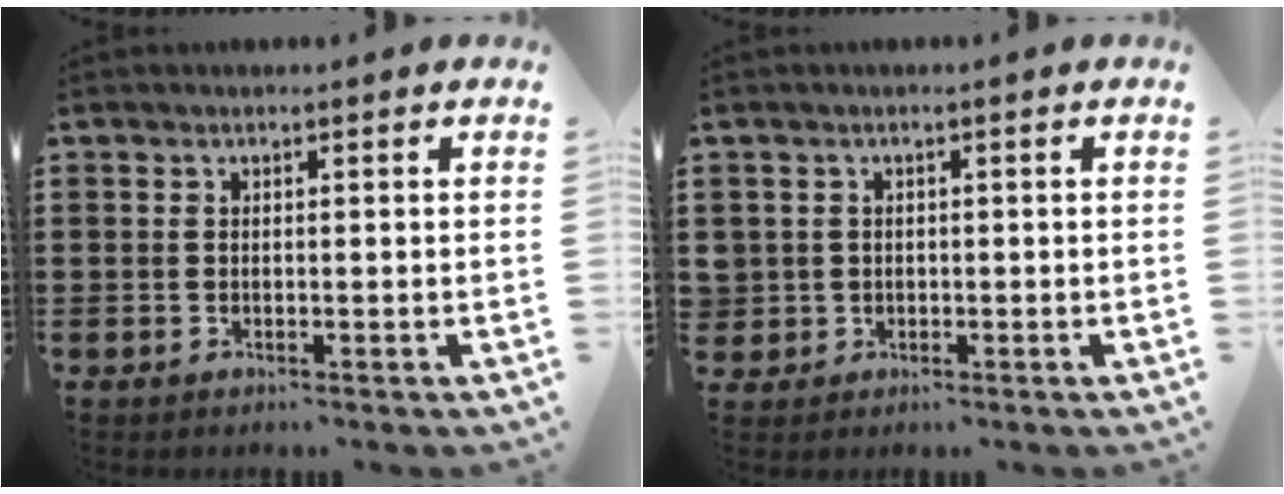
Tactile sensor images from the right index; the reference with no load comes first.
{"total": 1.6, "force": [-0.1, 1.6, -0.1], "torque": [-0.006, 0.007, -0.006]}